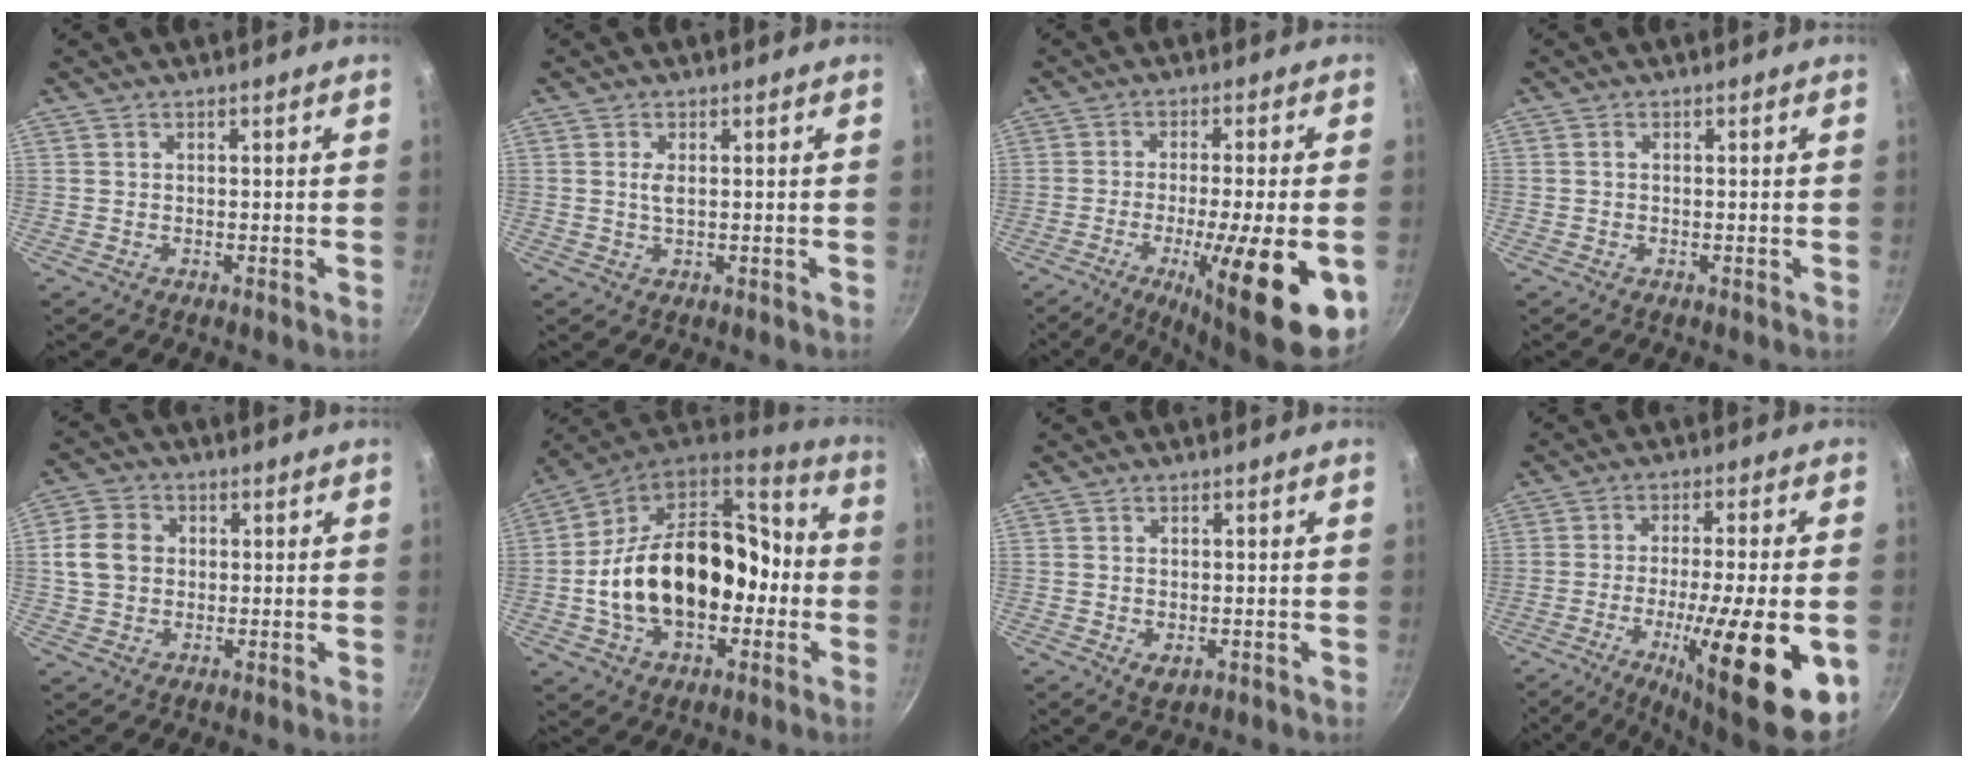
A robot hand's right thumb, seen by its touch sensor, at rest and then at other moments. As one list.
[{"total": 1.9, "force": [0.3, 0.8, 1.7], "torque": [-0.036, 0.000, 0.008]}, {"total": 19.0, "force": [-6.4, 4.1, 17.4], "torque": [-0.243, 0.004, -0.089]}, {"total": 0.5, "force": [0.0, 0.2, 0.5], "torque": [-0.012, 0.003, 0.000]}, {"total": 7.7, "force": [0.8, 6.5, 4.1], "torque": [-0.056, 0.006, 0.004]}, {"total": 25.6, "force": [-3.1, 17.0, 18.9], "torque": [-0.294, 0.066, -0.051]}, {"total": 2.8, "force": [-0.4, 1.7, 2.1], "torque": [-0.033, -0.009, -0.003]}, {"total": 20.9, "force": [-6.5, 4.6, 19.3], "torque": [-0.277, 0.008, -0.094]}]